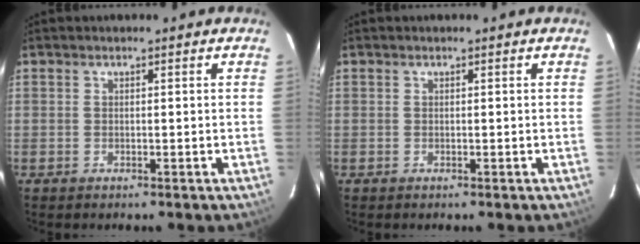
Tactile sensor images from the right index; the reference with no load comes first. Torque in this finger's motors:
{"motor_torque": [0.00, 0.00, 0.00, 0.00]}